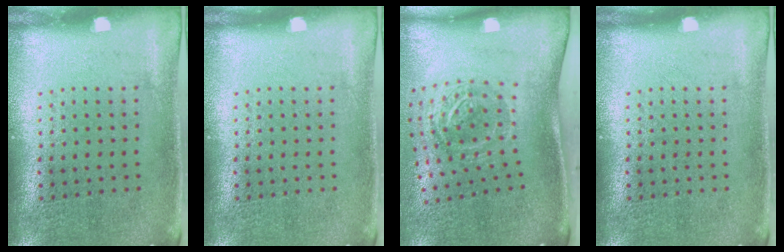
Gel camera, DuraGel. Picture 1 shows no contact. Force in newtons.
{"total": 0.0}
{"total": 2.0, "press": 1.2, "slide": 1.5}
{"total": 0.0}